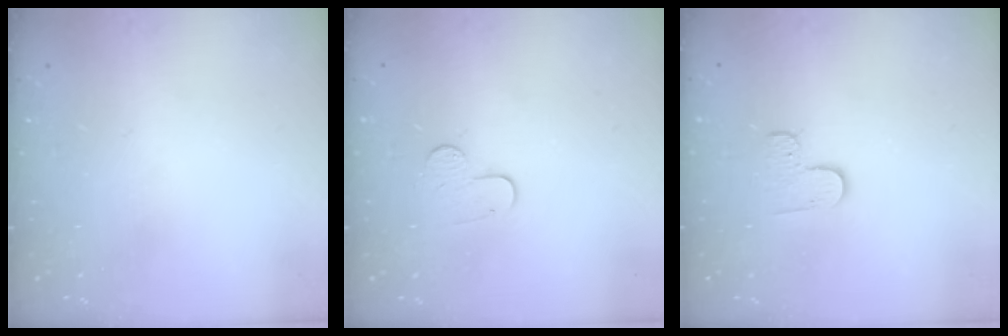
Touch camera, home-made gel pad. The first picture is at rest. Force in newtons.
{"total": 6.6, "press": 6.5, "slide": 0.6}
{"total": 3.5, "press": 3.5, "slide": 0.4}